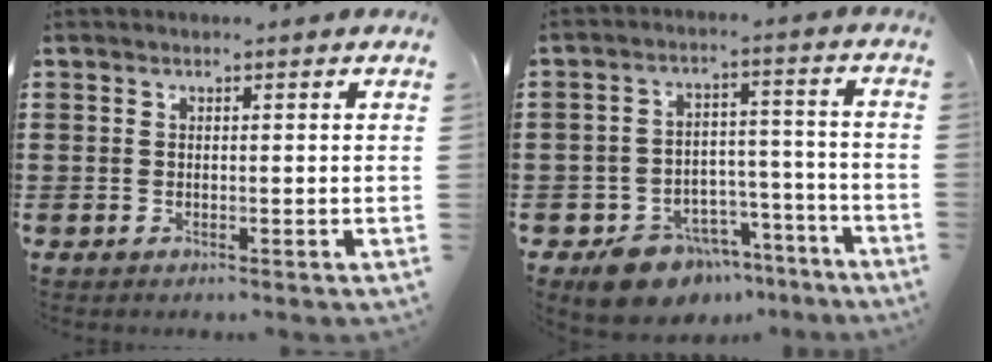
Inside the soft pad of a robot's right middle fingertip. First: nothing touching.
{"total": 8.4, "force": [-7.0, 4.4, 1.6], "torque": [-0.023, 0.043, -0.125]}